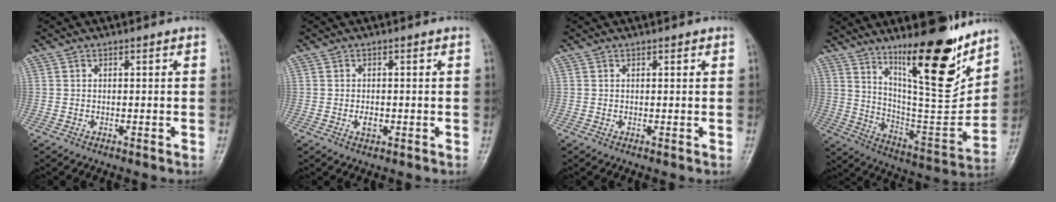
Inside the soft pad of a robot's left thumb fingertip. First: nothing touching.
{"total": 1.8, "force": [-0.4, 1.1, 1.3], "torque": [-0.019, -0.001, -0.006]}
{"total": 0.7, "force": [0.5, 0.3, 0.4], "torque": [-0.003, -0.001, 0.004]}
{"total": 20.7, "force": [13.9, 5.0, 14.5], "torque": [-0.183, -0.101, 0.236]}